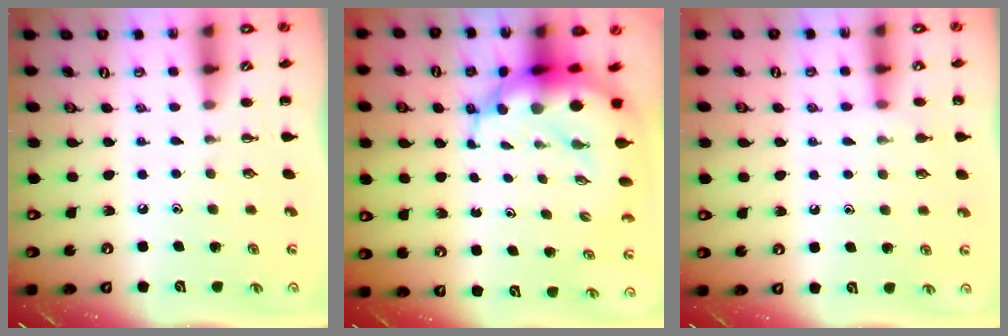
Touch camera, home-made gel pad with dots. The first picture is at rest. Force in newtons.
{"total": 10.8, "press": 10.4, "slide": 2.8}
{"total": 5.4, "press": 5.2, "slide": 1.5}